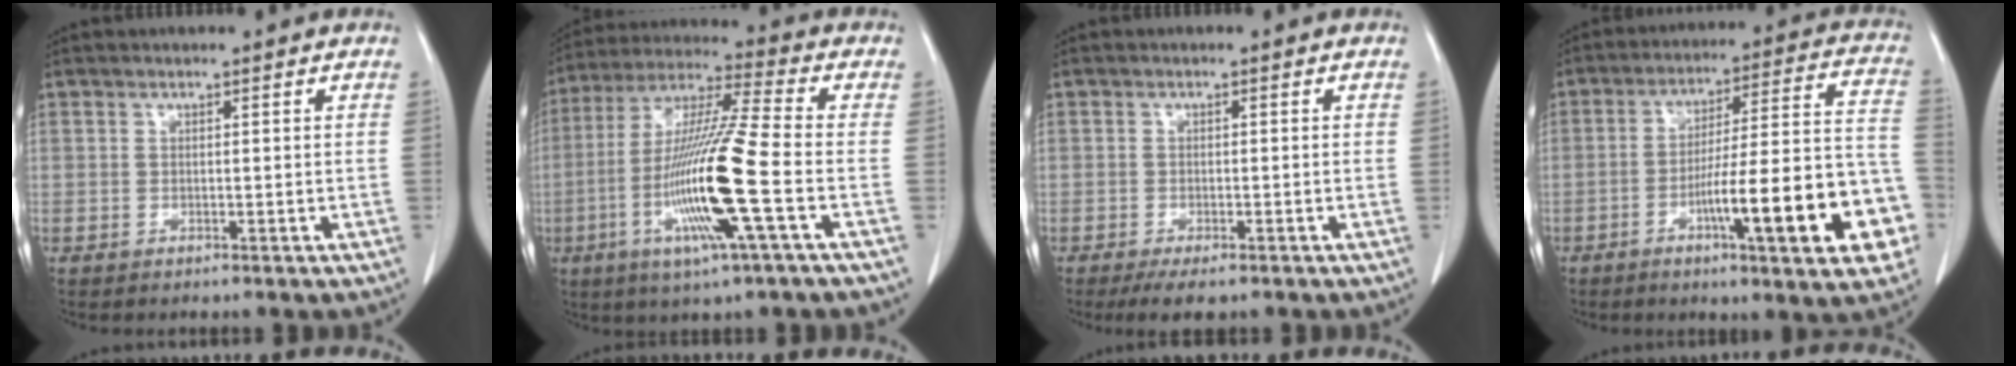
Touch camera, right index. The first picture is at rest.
{"total": 16.6, "force": [-4.5, -0.2, 16.0], "torque": [-0.324, -0.014, -0.094]}
{"total": 3.5, "force": [-2.4, 1.1, 2.3], "torque": [-0.037, -0.006, -0.035]}
{"total": 19.8, "force": [-7.1, 2.3, 18.4], "torque": [-0.212, 0.021, -0.097]}